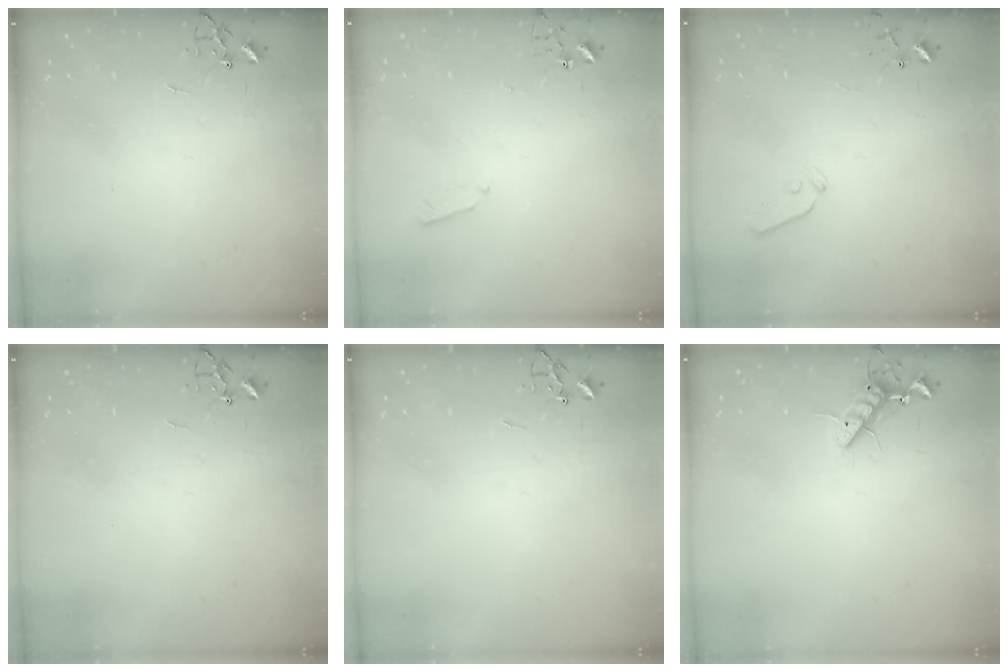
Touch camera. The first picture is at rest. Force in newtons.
{"total": 3.7, "press": 3.6, "slide": 0.5}
{"total": 5.5, "press": 5.5, "slide": 0.5}
{"total": 0.0}
{"total": 0.0}
{"total": 8.5, "press": 8.4, "slide": 1.5}